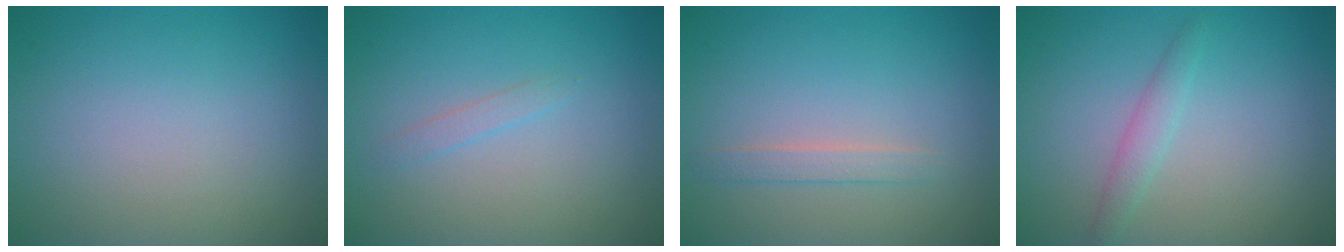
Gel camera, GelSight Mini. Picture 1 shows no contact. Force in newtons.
{"total": 0.8, "press": 0.8, "slide": 0.1}
{"total": 1.3, "press": 1.3, "slide": 0.1}
{"total": 1.5, "press": 1.5, "slide": 0.1}